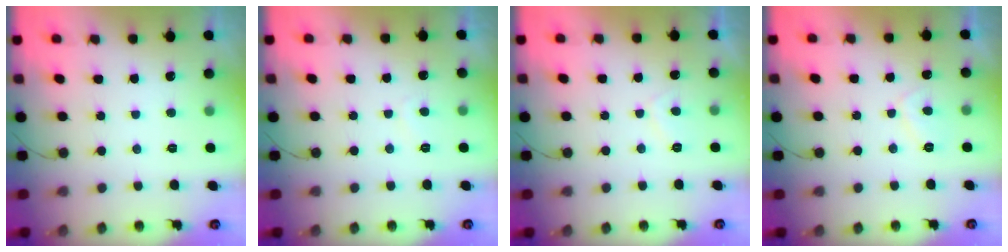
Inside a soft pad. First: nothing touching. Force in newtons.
{"total": 1.9, "press": 1.8, "slide": 0.6}
{"total": 2.1, "press": 2.0, "slide": 0.9}
{"total": 3.5, "press": 3.4, "slide": 0.8}